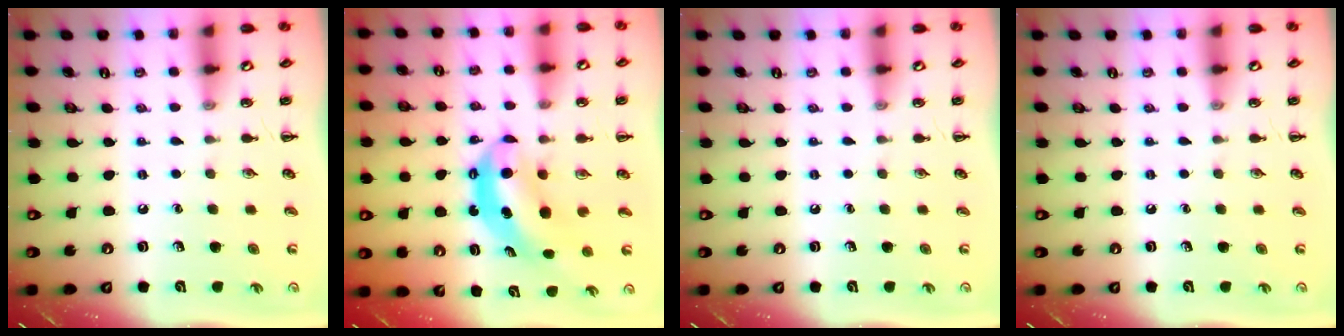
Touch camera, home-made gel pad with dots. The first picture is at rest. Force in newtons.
{"total": 6.6, "press": 6.5, "slide": 1.3}
{"total": 0.0}
{"total": 0.0}